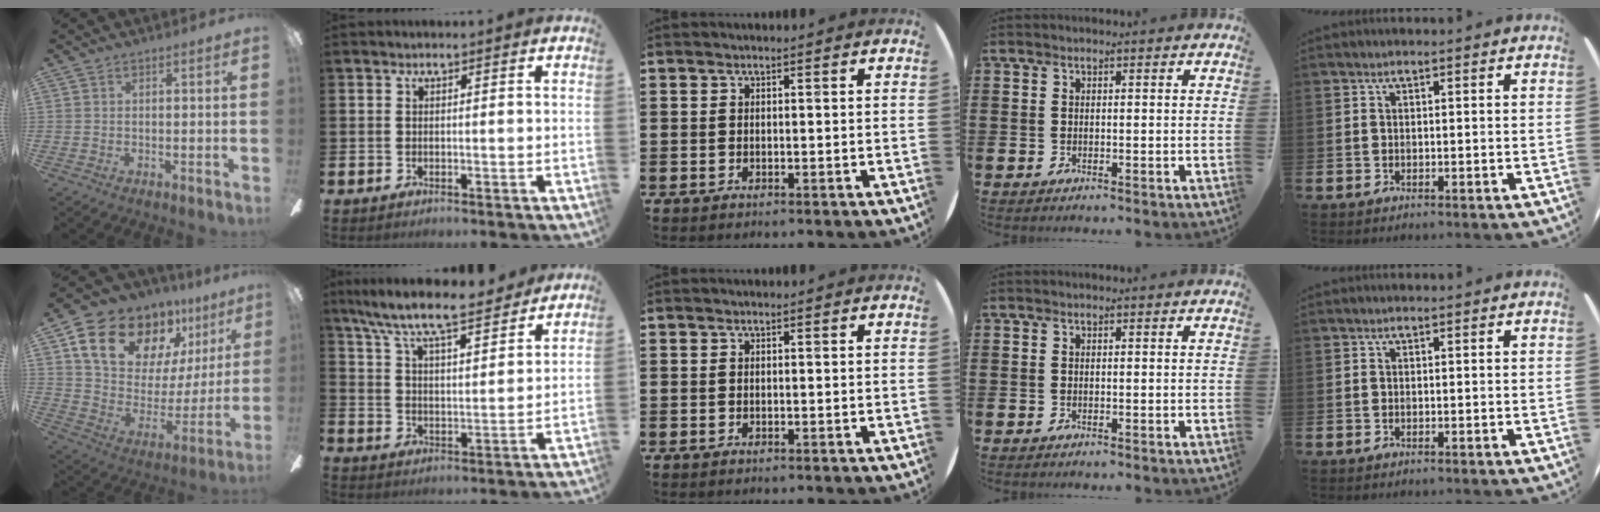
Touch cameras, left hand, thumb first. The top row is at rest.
{"thumb": {"total": 19.4, "force": [13.3, 11.4, 8.4], "torque": [-0.142, -0.086, 0.246]}, "index": {"total": 9.0, "force": [8.3, 1.1, 3.4], "torque": [-0.103, -0.054, 0.143]}}